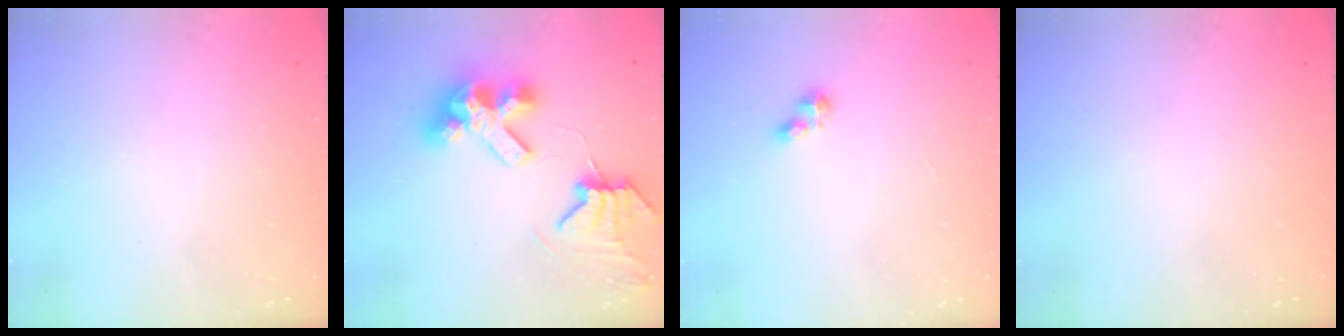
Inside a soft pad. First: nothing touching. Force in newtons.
{"total": 9.1, "press": 9.0, "slide": 1.3}
{"total": 3.5, "press": 3.5, "slide": 0.5}
{"total": 0.0}